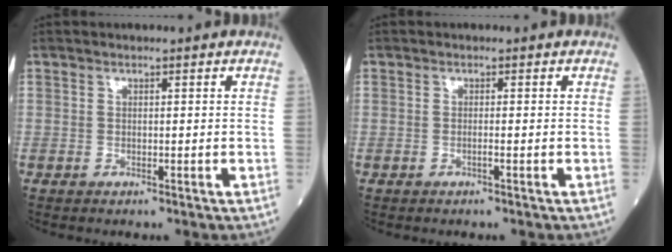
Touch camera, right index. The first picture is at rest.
{"total": 0.6, "force": [-0.4, -0.1, 0.5], "torque": [-0.004, 0.002, -0.008]}